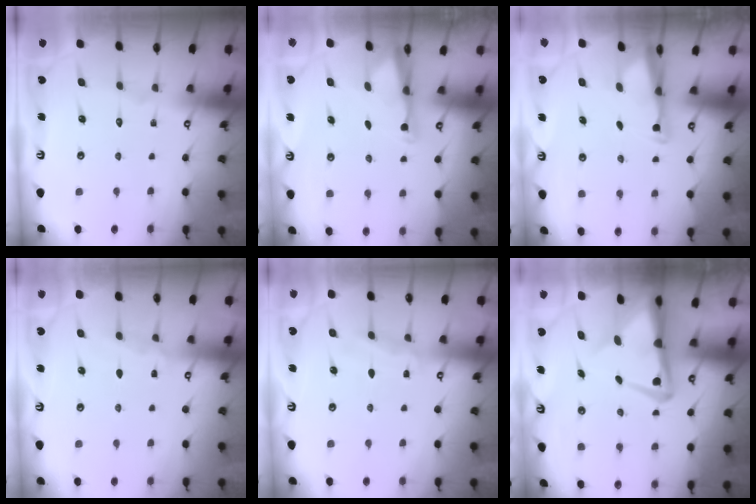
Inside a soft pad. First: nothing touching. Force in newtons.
{"total": 2.9, "press": 2.9, "slide": 0.5}
{"total": 2.9, "press": 2.8, "slide": 0.7}
{"total": 3.0, "press": 3.0, "slide": 0.3}
{"total": 5.1, "press": 5.0, "slide": 0.7}
{"total": 7.7, "press": 7.6, "slide": 1.3}